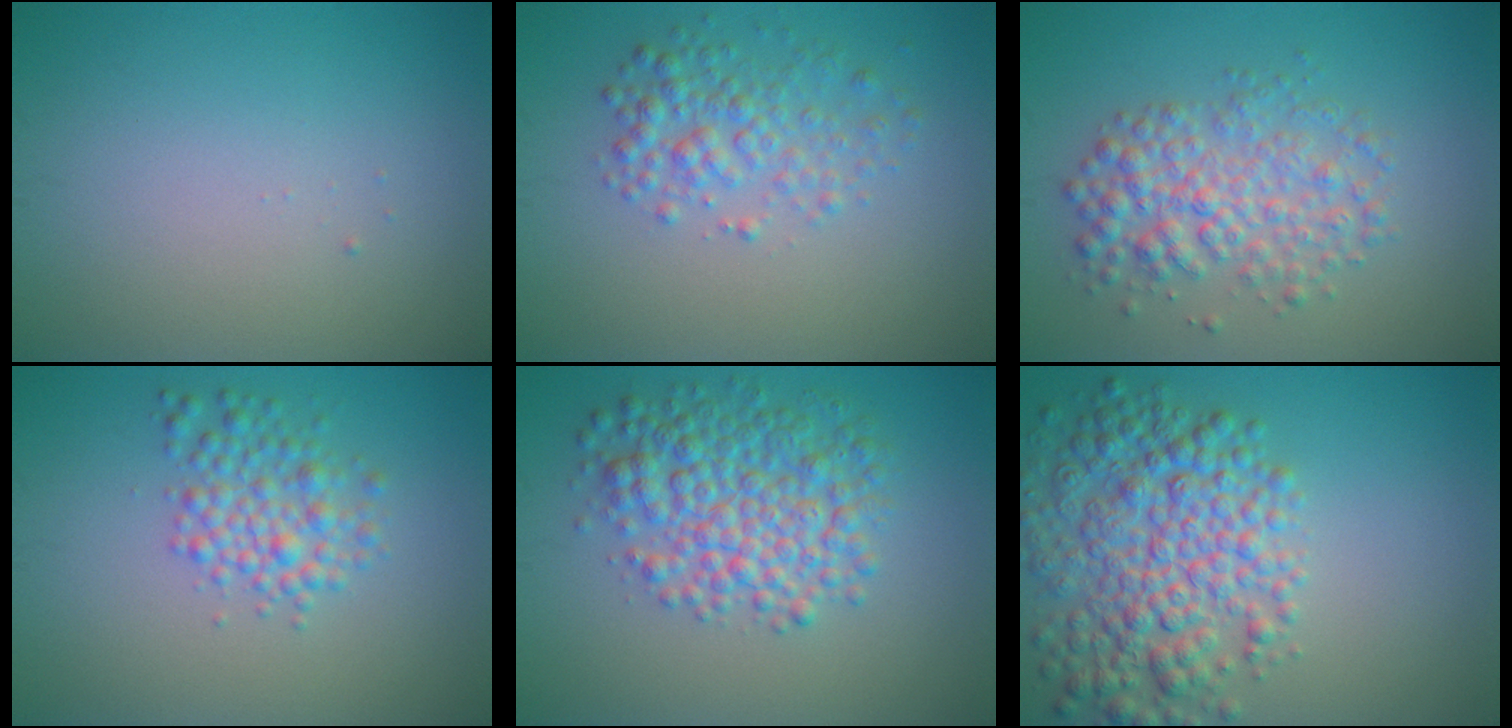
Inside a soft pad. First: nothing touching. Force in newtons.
{"total": 3.2, "press": 3.2, "slide": 0.1}
{"total": 4.6, "press": 4.6, "slide": 0.0}
{"total": 3.3, "press": 3.3, "slide": 0.1}
{"total": 6.1, "press": 6.1, "slide": 0.0}
{"total": 7.6, "press": 7.6, "slide": 0.2}